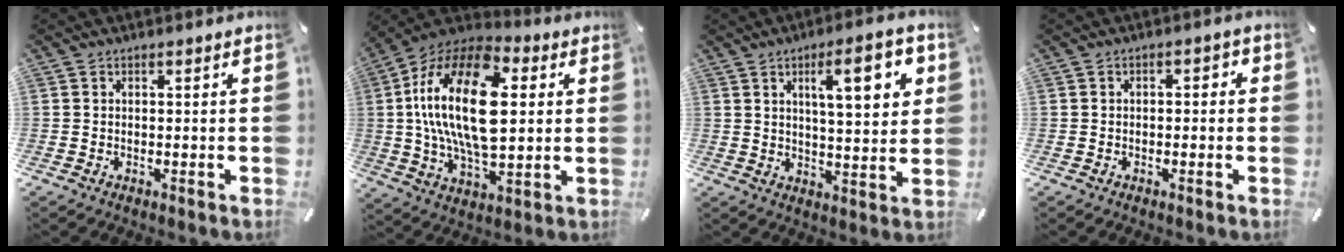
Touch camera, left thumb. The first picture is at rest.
{"total": 25.1, "force": [3.8, 13.6, 20.7], "torque": [-0.417, 0.001, 0.056]}
{"total": 13.5, "force": [5.6, 4.1, 11.6], "torque": [-0.163, -0.013, 0.081]}
{"total": 1.6, "force": [-1.0, 0.9, 0.9], "torque": [-0.017, 0.010, -0.022]}